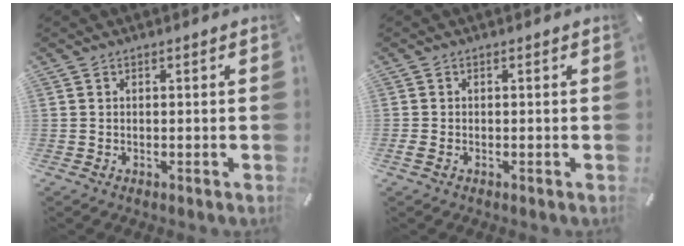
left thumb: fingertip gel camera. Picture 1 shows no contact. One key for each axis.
{"total": 0.9, "fx": -0.5, "fy": 0.4, "fz": 0.7, "tx": -0.011, "ty": -0.001, "tz": -0.008}